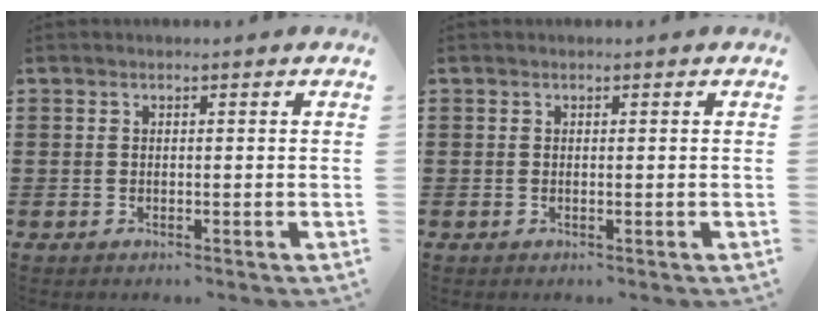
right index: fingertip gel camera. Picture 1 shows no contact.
{"total": 0.0}